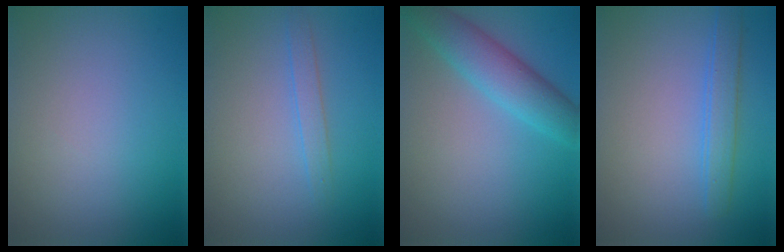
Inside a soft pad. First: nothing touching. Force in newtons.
{"total": 1.3, "press": 1.3, "slide": 0.1}
{"total": 4.8, "press": 4.8, "slide": 0.2}
{"total": 2.3, "press": 2.3, "slide": 0.2}